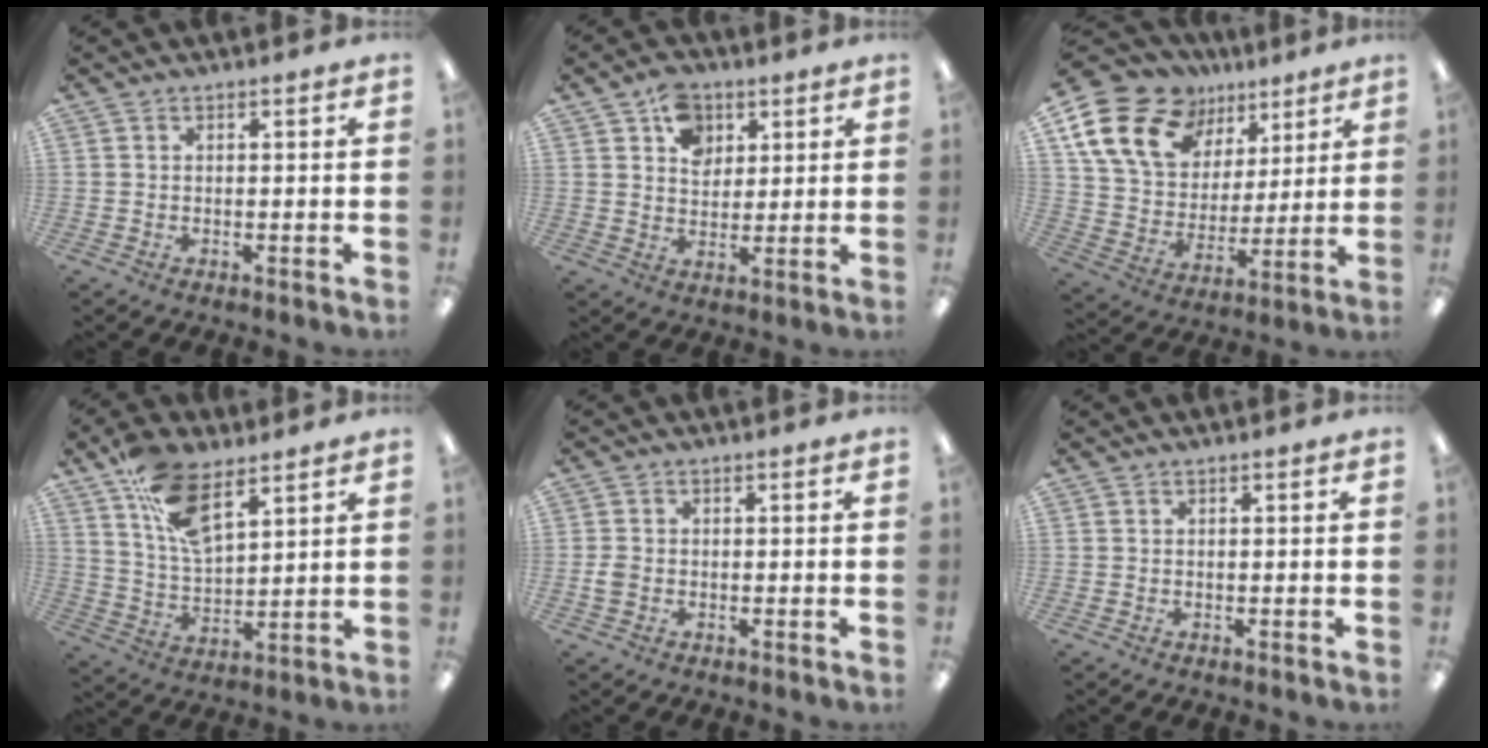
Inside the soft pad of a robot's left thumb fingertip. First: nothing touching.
{"total": 8.2, "force": [4.5, 6.1, 3.2], "torque": [-0.043, -0.008, 0.079]}
{"total": 19.5, "force": [11.4, 13.0, 9.1], "torque": [-0.187, -0.050, 0.216]}
{"total": 13.8, "force": [8.4, 6.6, 8.9], "torque": [-0.162, -0.028, 0.155]}
{"total": 2.4, "force": [-0.6, 1.9, 1.3], "torque": [-0.021, 0.004, -0.012]}
{"total": 0.0}